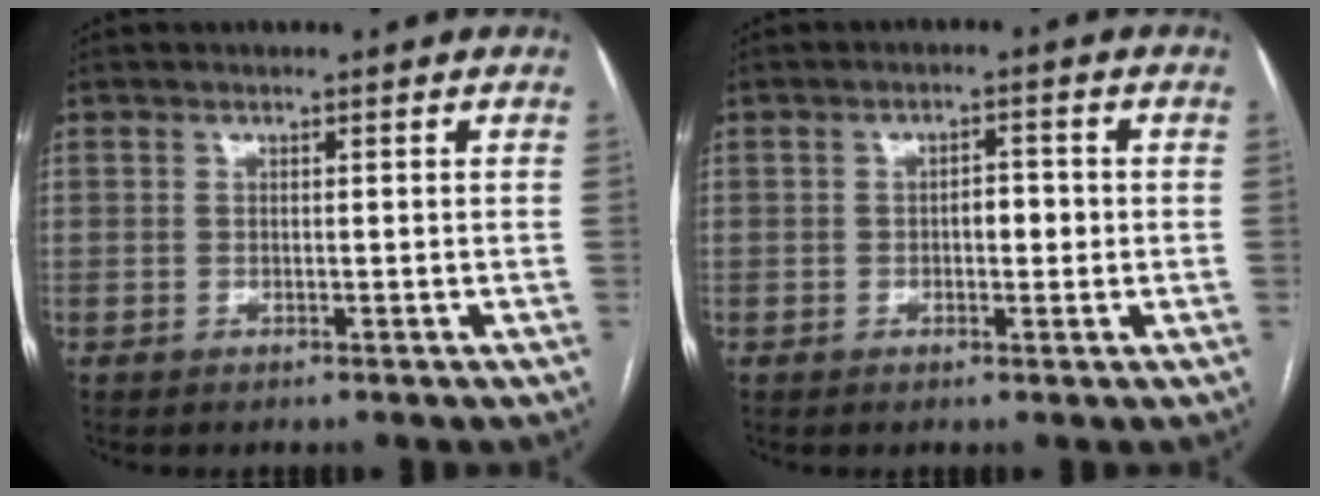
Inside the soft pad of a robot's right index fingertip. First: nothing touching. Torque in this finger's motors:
{"motor_torque": [0.45, 0.12, 0.18, 0.03]}